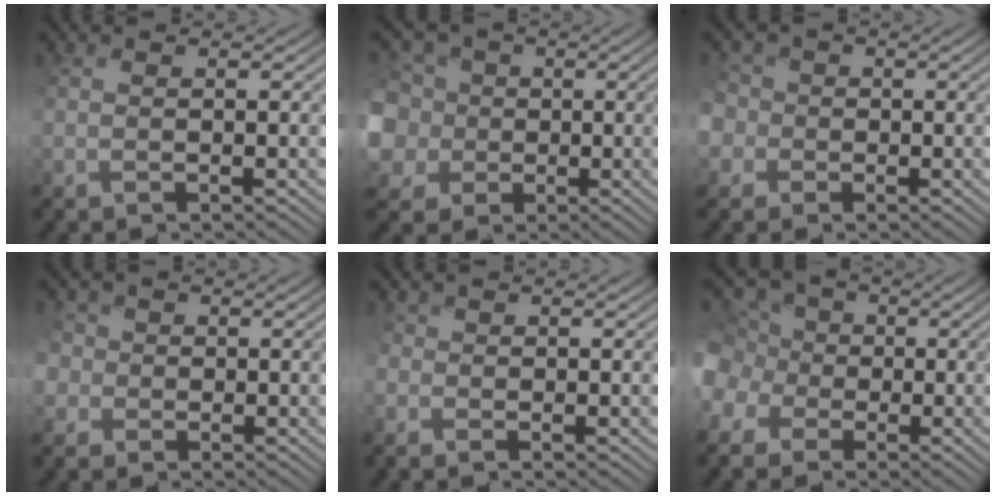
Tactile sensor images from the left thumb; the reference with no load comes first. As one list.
[{"total": 10.5, "force": [0.9, 9.8, 3.6], "torque": [-0.153, -0.008, -0.003]}, {"total": 5.3, "force": [-0.4, 5.0, 1.6], "torque": [-0.071, 0.006, -0.029]}, {"total": 4.0, "force": [-0.9, 3.7, 1.3], "torque": [-0.050, 0.005, -0.029]}, {"total": 1.7, "force": [-0.7, 1.4, 0.7], "torque": [-0.025, -0.005, -0.016]}, {"total": 10.2, "force": [-2.3, 9.1, 4.1], "torque": [-0.140, -0.006, -0.068]}]